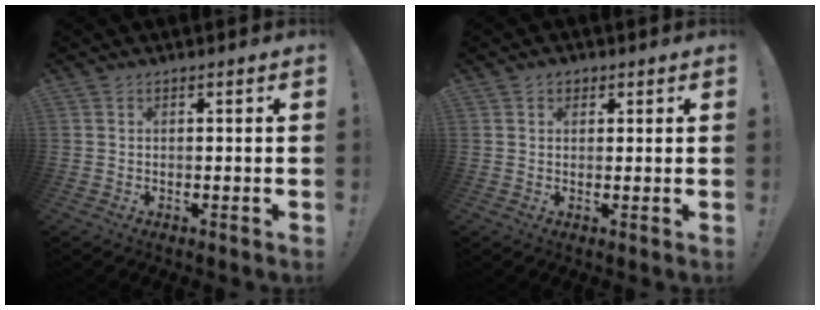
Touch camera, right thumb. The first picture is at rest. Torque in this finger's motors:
{"motor_torque": [-0.13, 0.67, 0.13, -0.17, -0.03]}